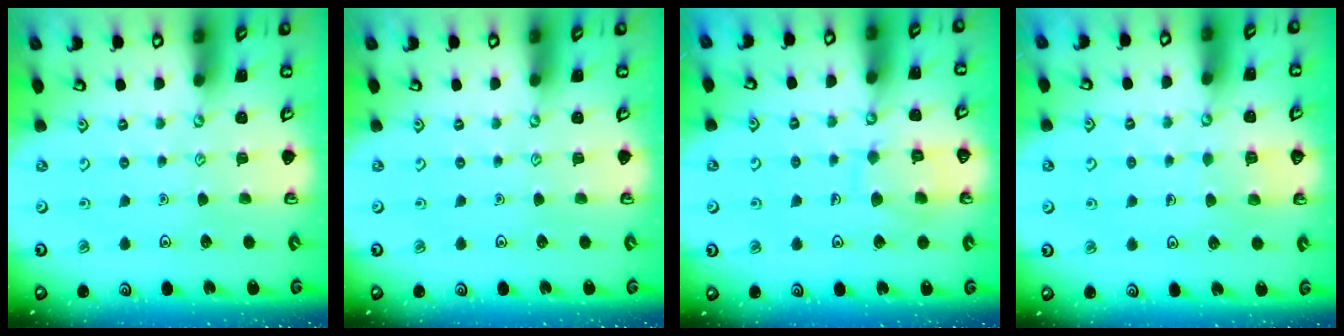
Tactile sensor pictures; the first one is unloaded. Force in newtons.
{"total": 0.0}
{"total": 9.4, "press": 9.4, "slide": 0.9}
{"total": 2.8, "press": 2.8, "slide": 0.3}